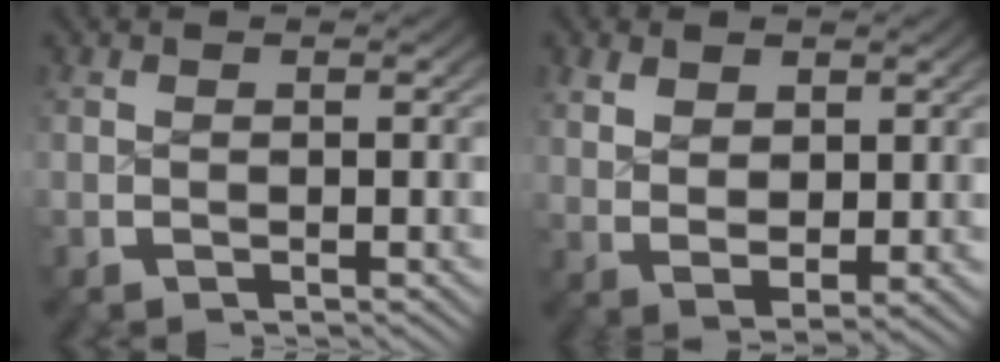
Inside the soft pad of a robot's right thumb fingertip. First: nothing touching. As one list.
[{"total": 3.7, "force": [1.2, 2.2, 2.7], "torque": [-0.050, -0.013, 0.037]}]